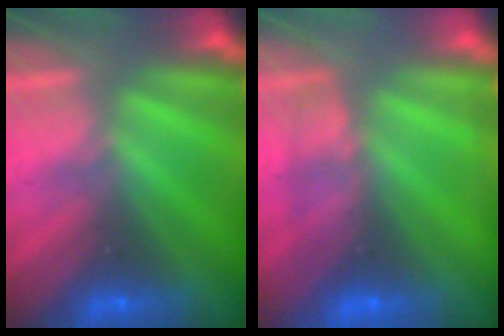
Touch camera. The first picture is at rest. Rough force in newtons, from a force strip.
{"total": 2.3}